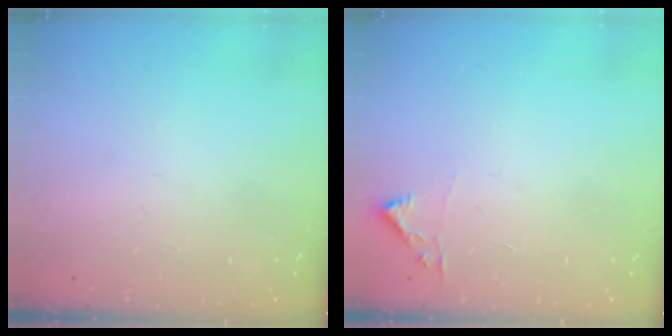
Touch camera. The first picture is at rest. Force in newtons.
{"total": 3.3, "press": 3.3, "slide": 0.4}